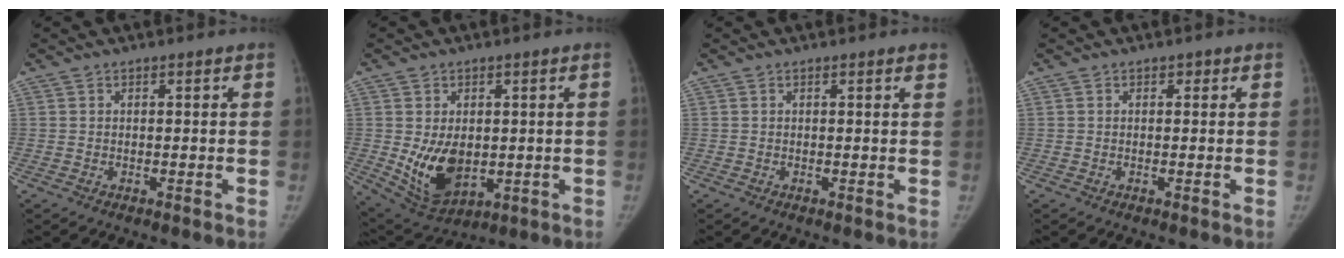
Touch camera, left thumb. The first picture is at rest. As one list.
[{"total": 10.9, "force": [-0.6, 7.3, 8.0], "torque": [-0.112, -0.019, 0.013]}, {"total": 0.9, "force": [0.6, 0.1, 0.6], "torque": [-0.005, 0.000, 0.005]}, {"total": 0.7, "force": [0.3, 0.6, 0.3], "torque": [0.005, 0.000, 0.001]}]